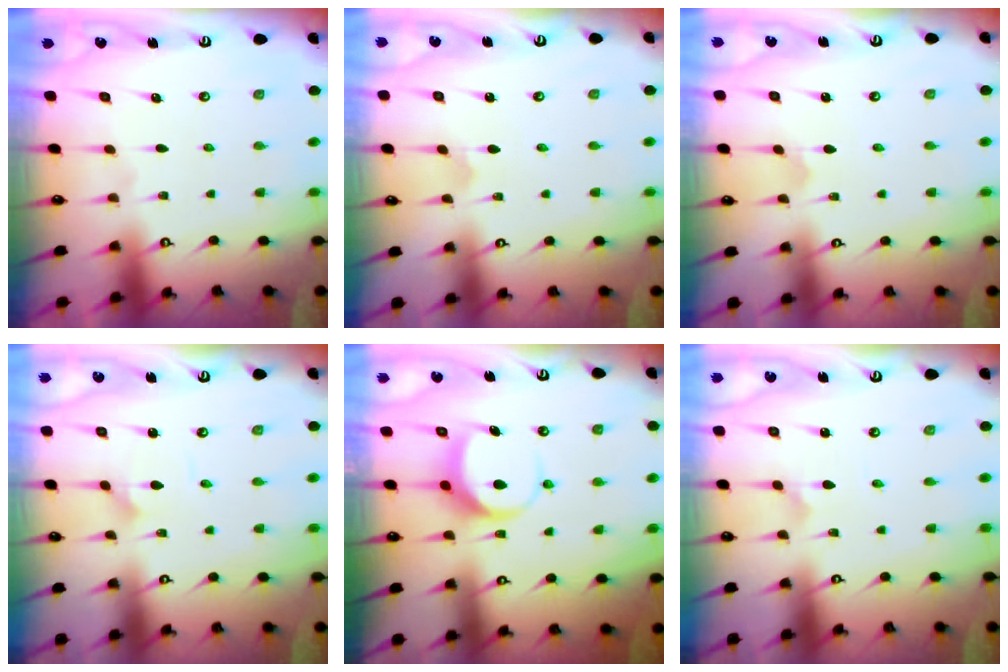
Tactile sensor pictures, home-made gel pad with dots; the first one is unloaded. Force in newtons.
{"total": 0.0}
{"total": 0.0}
{"total": 2.2, "press": 2.2, "slide": 0.1}
{"total": 7.8, "press": 7.8, "slide": 0.8}
{"total": 1.0, "press": 1.0, "slide": 0.0}